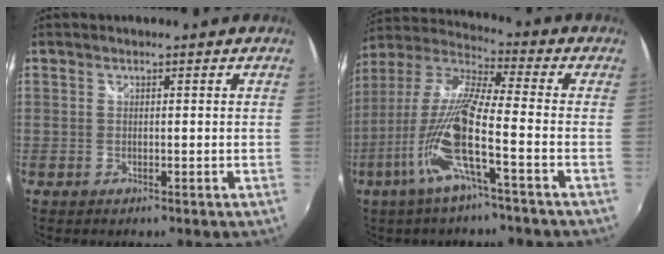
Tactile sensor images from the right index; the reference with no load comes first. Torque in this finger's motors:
{"motor_torque": [2.00, 0.14, 0.56, 0.19]}